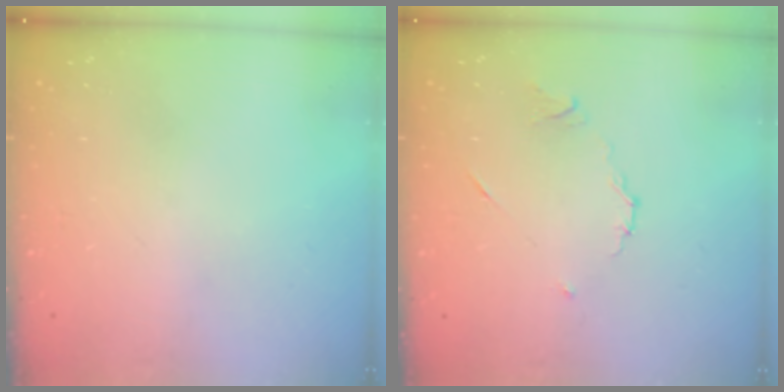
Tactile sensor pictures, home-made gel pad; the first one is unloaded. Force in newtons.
{"total": 5.5, "press": 5.5, "slide": 0.6}